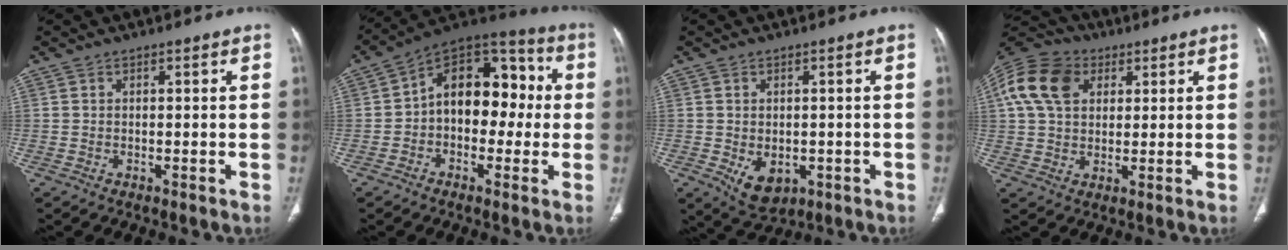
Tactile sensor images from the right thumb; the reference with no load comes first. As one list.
[{"total": 16.2, "force": [0.1, 10.7, 12.1], "torque": [-0.131, 0.051, -0.014]}, {"total": 6.2, "force": [-1.6, 4.3, 4.2], "torque": [-0.053, -0.002, -0.005]}, {"total": 16.0, "force": [5.4, 11.6, 9.7], "torque": [-0.200, 0.019, 0.093]}]